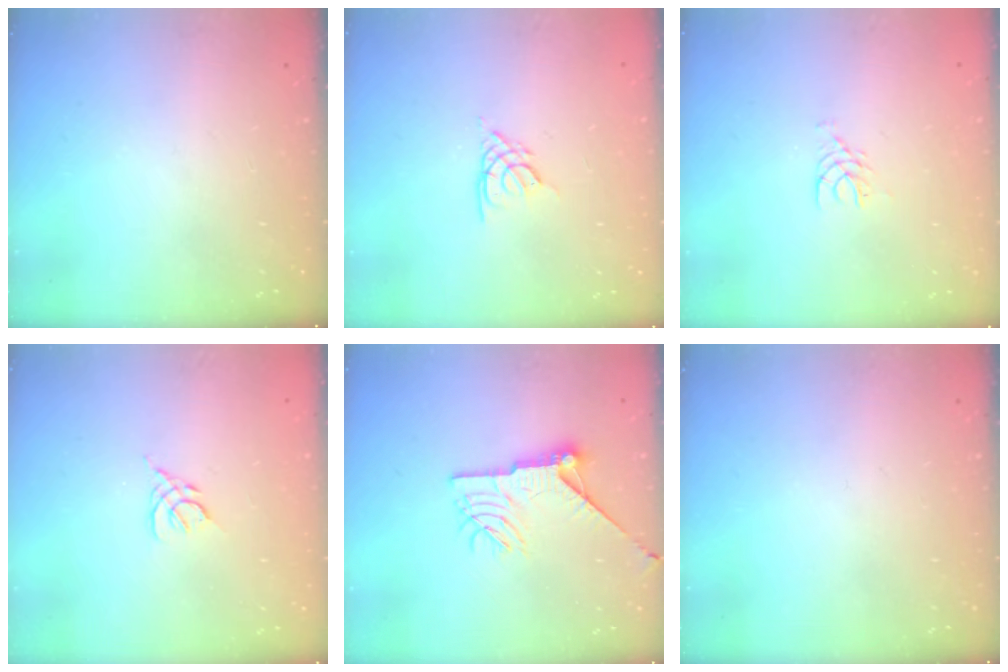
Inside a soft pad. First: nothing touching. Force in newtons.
{"total": 2.7, "press": 2.7, "slide": 0.4}
{"total": 4.7, "press": 4.7, "slide": 0.5}
{"total": 2.8, "press": 2.8, "slide": 0.7}
{"total": 12.8, "press": 12.8, "slide": 0.8}
{"total": 0.0}